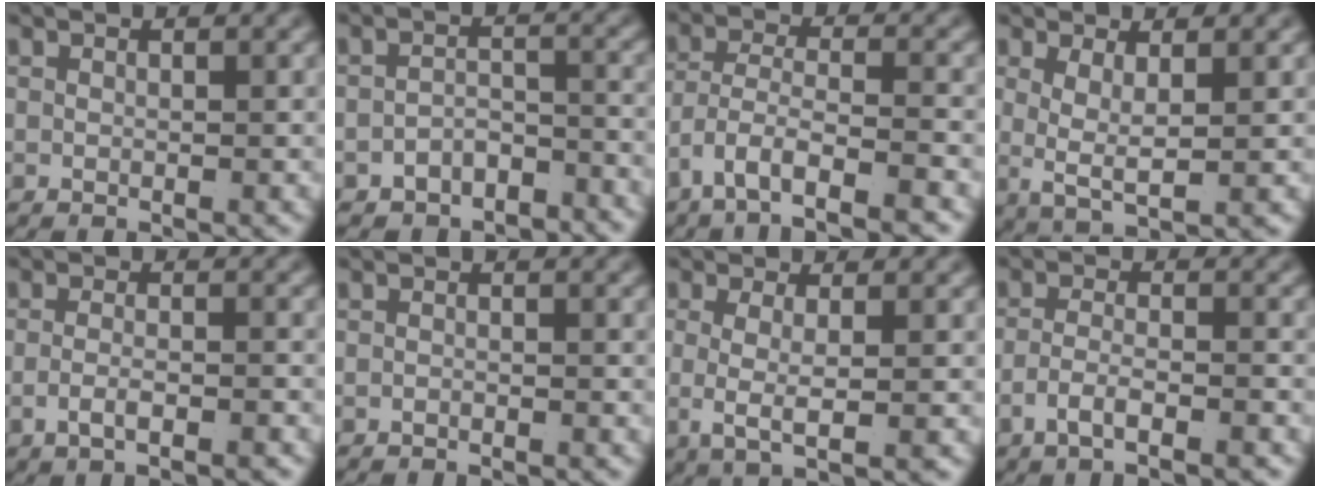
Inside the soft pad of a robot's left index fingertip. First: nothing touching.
{"total": 4.1, "force": [-3.6, 1.8, 0.7], "torque": [-0.003, -0.014, -0.061]}
{"total": 6.7, "force": [-4.2, 3.1, 4.1], "torque": [-0.084, -0.039, -0.052]}
{"total": 4.5, "force": [0.2, 2.2, 3.9], "torque": [-0.081, -0.019, 0.011]}
{"total": 2.4, "force": [-1.8, 0.2, 1.6], "torque": [-0.030, -0.013, -0.027]}
{"total": 1.0, "force": [-0.9, -0.4, 0.0], "torque": [-0.004, -0.006, -0.013]}
{"total": 4.0, "force": [-0.2, 0.9, 3.9], "torque": [-0.078, -0.016, 0.008]}
{"total": 3.5, "force": [-2.6, 0.7, 2.2], "torque": [-0.040, -0.015, -0.039]}